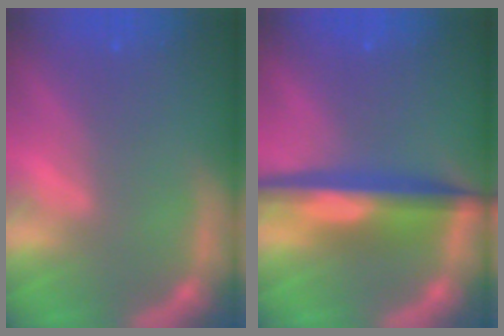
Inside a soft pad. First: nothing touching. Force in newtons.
{"total": 6.5}